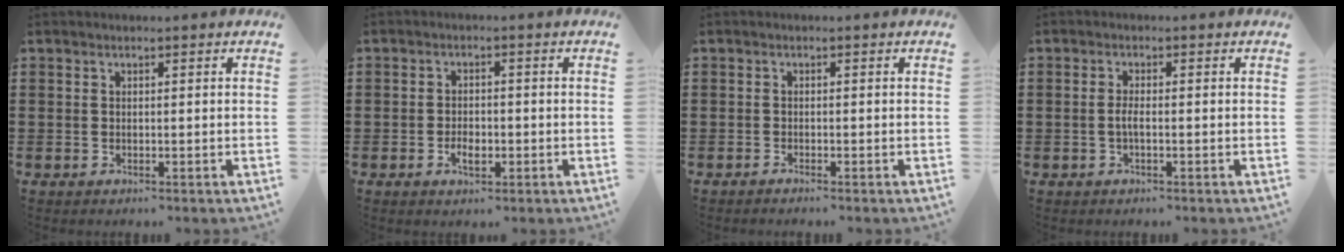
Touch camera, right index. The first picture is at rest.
{"total": 2.8, "force": [-0.9, 1.5, 2.1], "torque": [-0.040, 0.003, -0.017]}
{"total": 0.7, "force": [-0.7, -0.1, 0.1], "torque": [-0.004, -0.003, -0.014]}
{"total": 2.0, "force": [-0.6, 0.3, 1.9], "torque": [-0.050, -0.006, -0.016]}